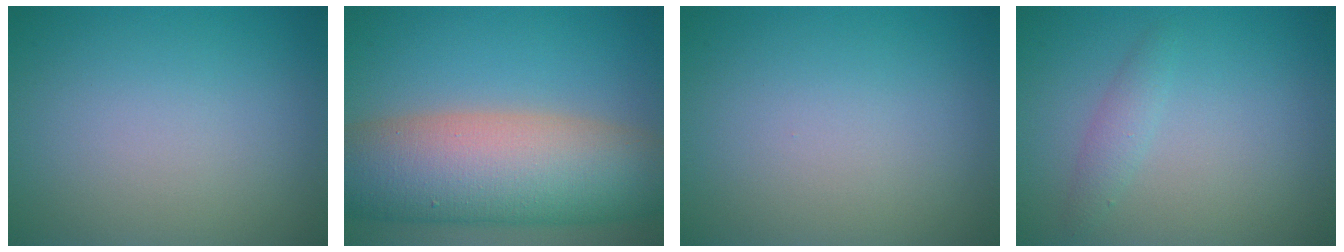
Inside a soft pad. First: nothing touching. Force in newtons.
{"total": 12.9, "press": 12.9, "slide": 0.5}
{"total": 0.0}
{"total": 1.4, "press": 1.4, "slide": 0.0}